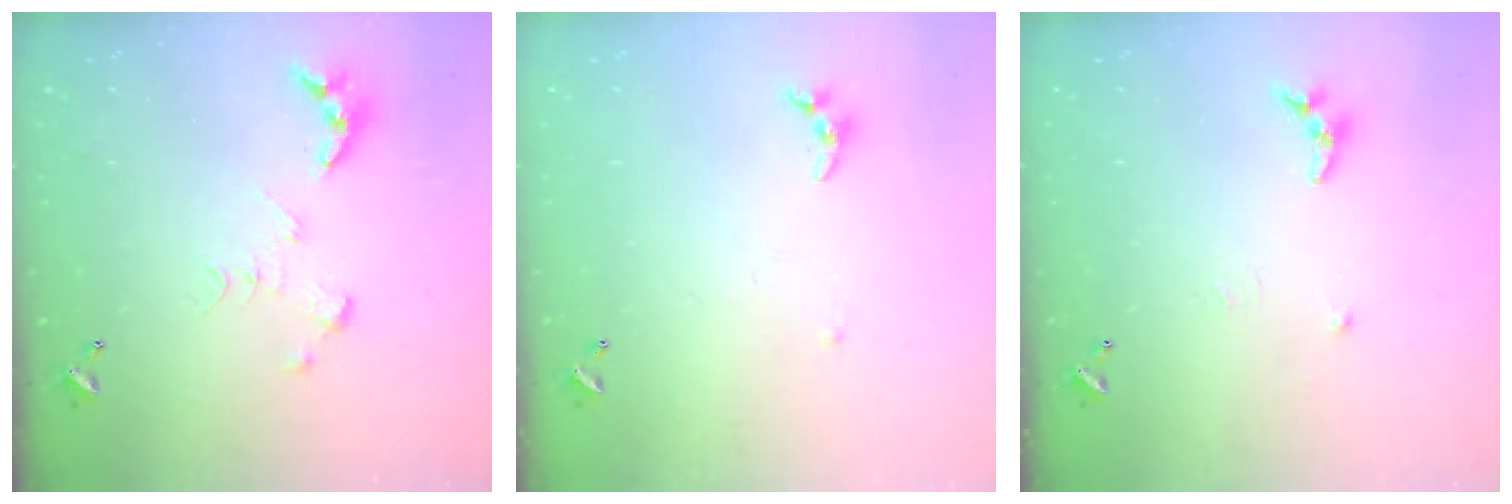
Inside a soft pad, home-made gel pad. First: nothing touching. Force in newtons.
{"total": 5.5, "press": 5.5, "slide": 0.3}
{"total": 6.1, "press": 6.1, "slide": 0.3}